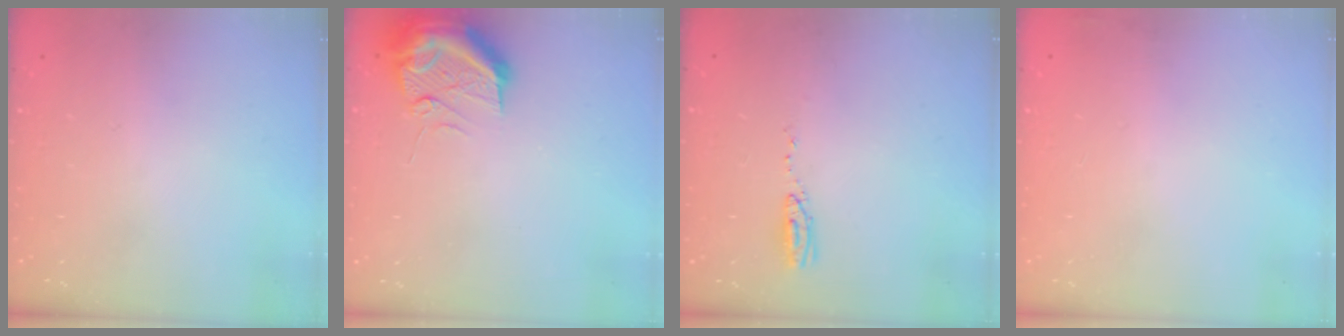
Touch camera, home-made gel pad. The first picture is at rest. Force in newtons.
{"total": 12.2, "press": 11.9, "slide": 2.6}
{"total": 14.7, "press": 6.3, "slide": 13.3}
{"total": 2.9, "press": 2.4, "slide": 1.6}